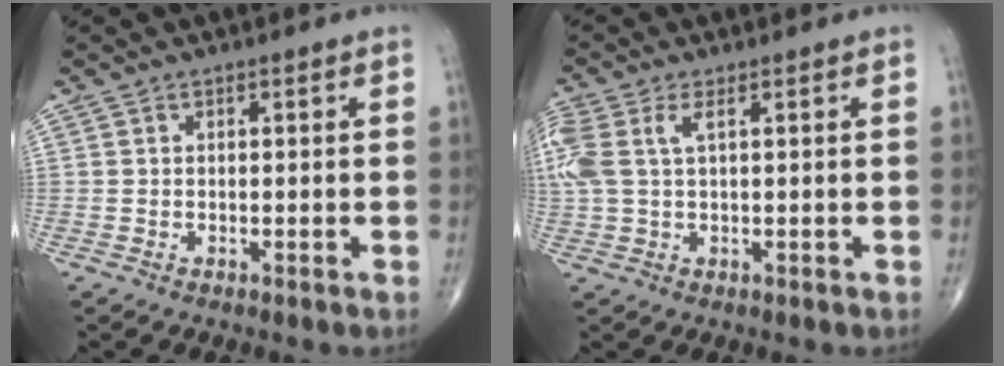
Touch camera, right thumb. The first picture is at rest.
{"total": 8.4, "force": [2.3, 4.1, 7.0], "torque": [-0.203, 0.022, 0.054]}